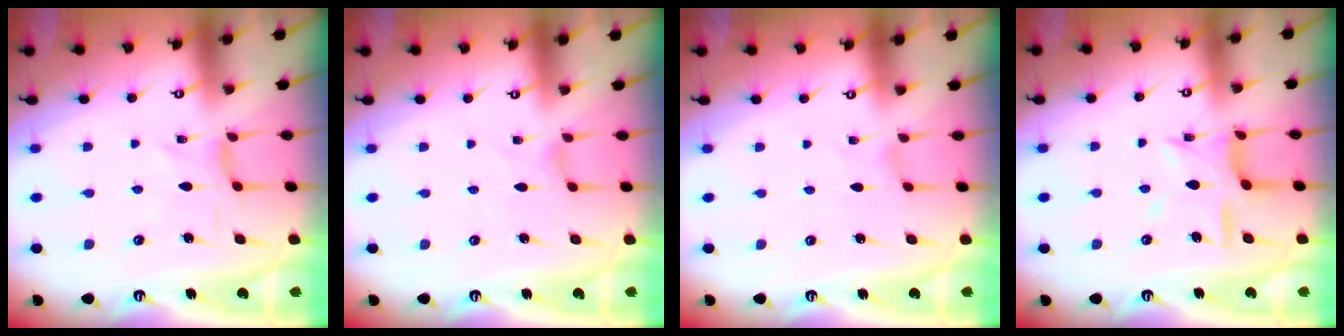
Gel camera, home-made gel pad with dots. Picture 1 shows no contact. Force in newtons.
{"total": 0.0}
{"total": 0.7, "press": 0.6, "slide": 0.2}
{"total": 9.3, "press": 9.3, "slide": 0.7}